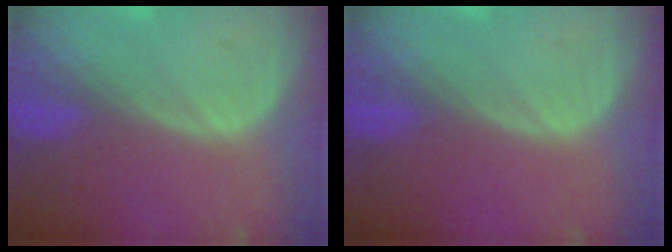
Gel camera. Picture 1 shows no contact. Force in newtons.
{"total": 0.0}